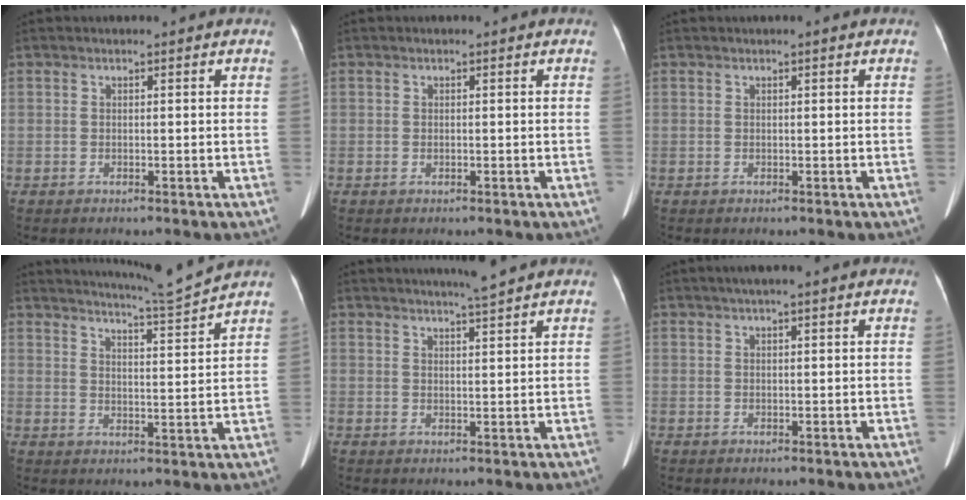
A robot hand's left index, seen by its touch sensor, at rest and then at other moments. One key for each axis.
{"total": 0.0}
{"total": 0.0}
{"total": 8.5, "fx": 7.9, "fy": -2.5, "fz": 1.6, "tx": -0.039, "ty": -0.033, "tz": 0.125}
{"total": 4.5, "fx": 3.9, "fy": -0.9, "fz": 1.9, "tx": -0.032, "ty": -0.001, "tz": 0.059}
{"total": 3.0, "fx": 2.1, "fy": -0.1, "fz": 2.2, "tx": -0.037, "ty": 0.023, "tz": 0.033}